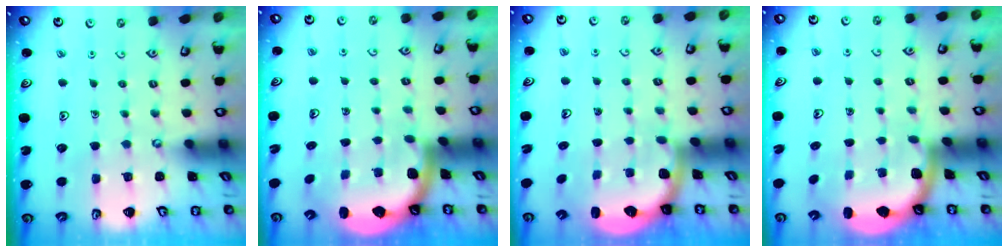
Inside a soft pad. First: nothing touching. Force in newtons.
{"total": 2.4, "press": 2.3, "slide": 0.4}
{"total": 2.1, "press": 1.9, "slide": 1.0}
{"total": 1.6, "press": 1.6, "slide": 0.1}